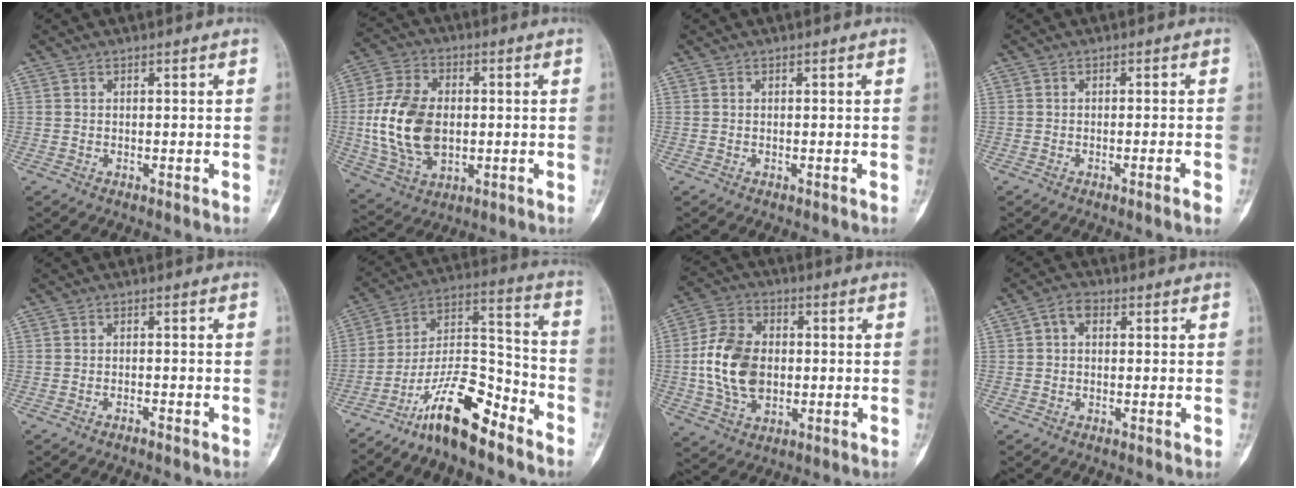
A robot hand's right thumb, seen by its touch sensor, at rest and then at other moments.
{"total": 16.0, "force": [-0.4, 10.6, 11.9], "torque": [-0.224, 0.004, 0.001]}
{"total": 0.0}
{"total": 2.2, "force": [-1.2, -0.2, 1.8], "torque": [-0.032, -0.001, -0.019]}
{"total": 1.1, "force": [-1.0, 0.0, 0.5], "torque": [-0.014, 0.011, -0.013]}
{"total": 15.2, "force": [-11.1, 4.6, 9.3], "torque": [-0.158, 0.098, -0.203]}
{"total": 13.7, "force": [-0.4, 9.5, 9.9], "torque": [-0.177, 0.012, -0.005]}
{"total": 3.3, "force": [0.7, 2.3, 2.3], "torque": [-0.029, 0.015, 0.008]}